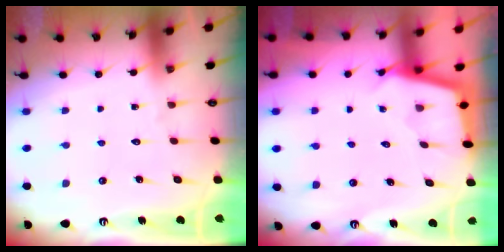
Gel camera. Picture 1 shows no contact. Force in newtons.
{"total": 2.3, "press": 2.3, "slide": 0.1}